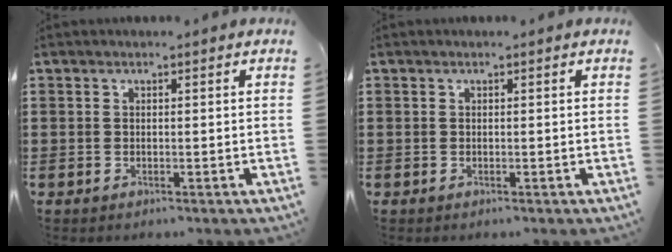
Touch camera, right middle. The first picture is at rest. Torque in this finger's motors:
{"motor_torque": [0.05, -0.05, -0.01, 0.00]}